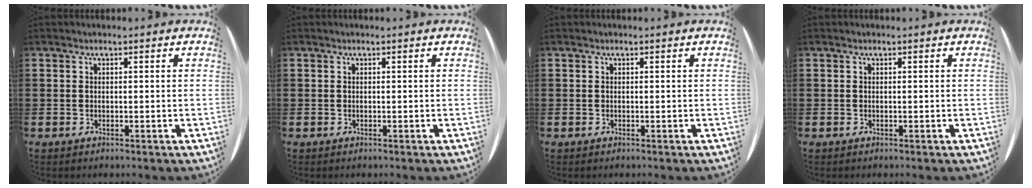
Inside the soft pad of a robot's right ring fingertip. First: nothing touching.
{"total": 0.0}
{"total": 0.0}
{"total": 0.0}